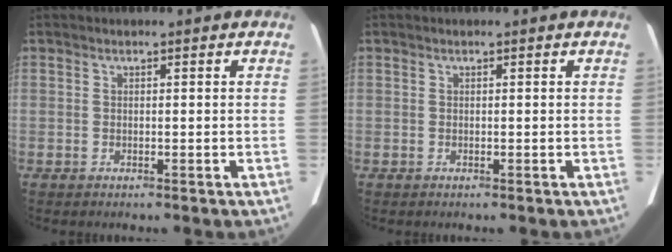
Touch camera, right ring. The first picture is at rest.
{"total": 0.0}